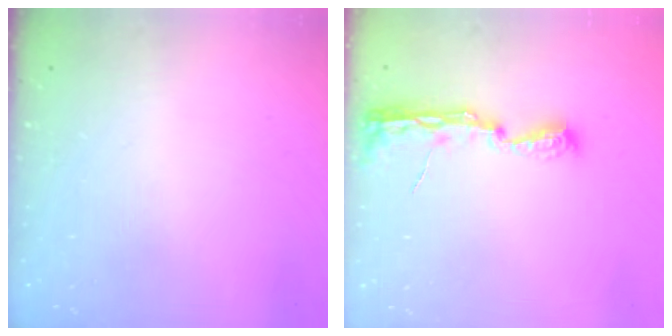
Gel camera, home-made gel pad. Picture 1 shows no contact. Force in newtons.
{"total": 8.2, "press": 8.2, "slide": 1.0}